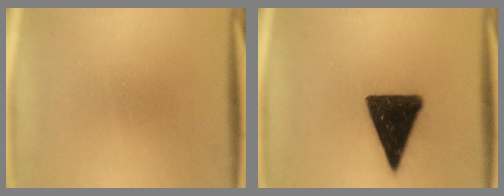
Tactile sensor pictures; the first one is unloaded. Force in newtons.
{"total": 15.4}